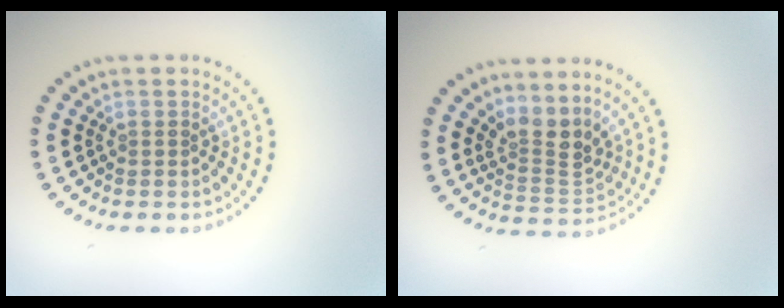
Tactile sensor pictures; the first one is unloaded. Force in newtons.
{"total": 3.2, "press": 2.4, "slide": 2.0}